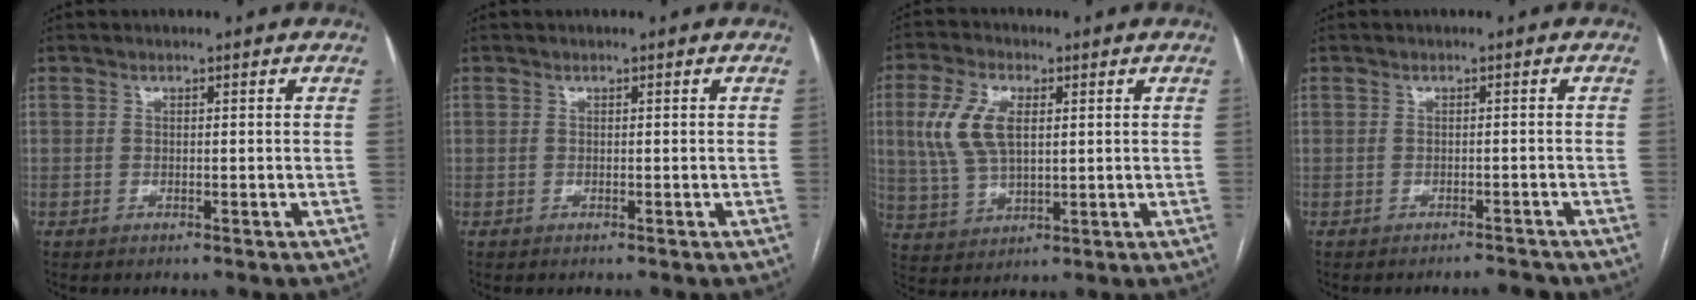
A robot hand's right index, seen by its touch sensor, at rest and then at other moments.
{"total": 0.0}
{"total": 9.7, "force": [2.2, 4.8, 8.1], "torque": [-0.189, 0.013, 0.048]}
{"total": 1.7, "force": [-1.6, 0.3, 0.2], "torque": [0.000, -0.004, -0.017]}